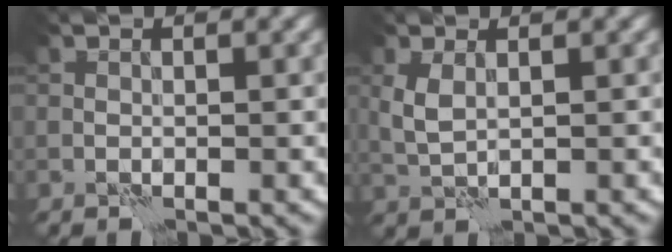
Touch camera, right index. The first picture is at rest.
{"total": 1.8, "force": [0.6, 0.8, 1.5], "torque": [-0.044, 0.001, 0.015]}